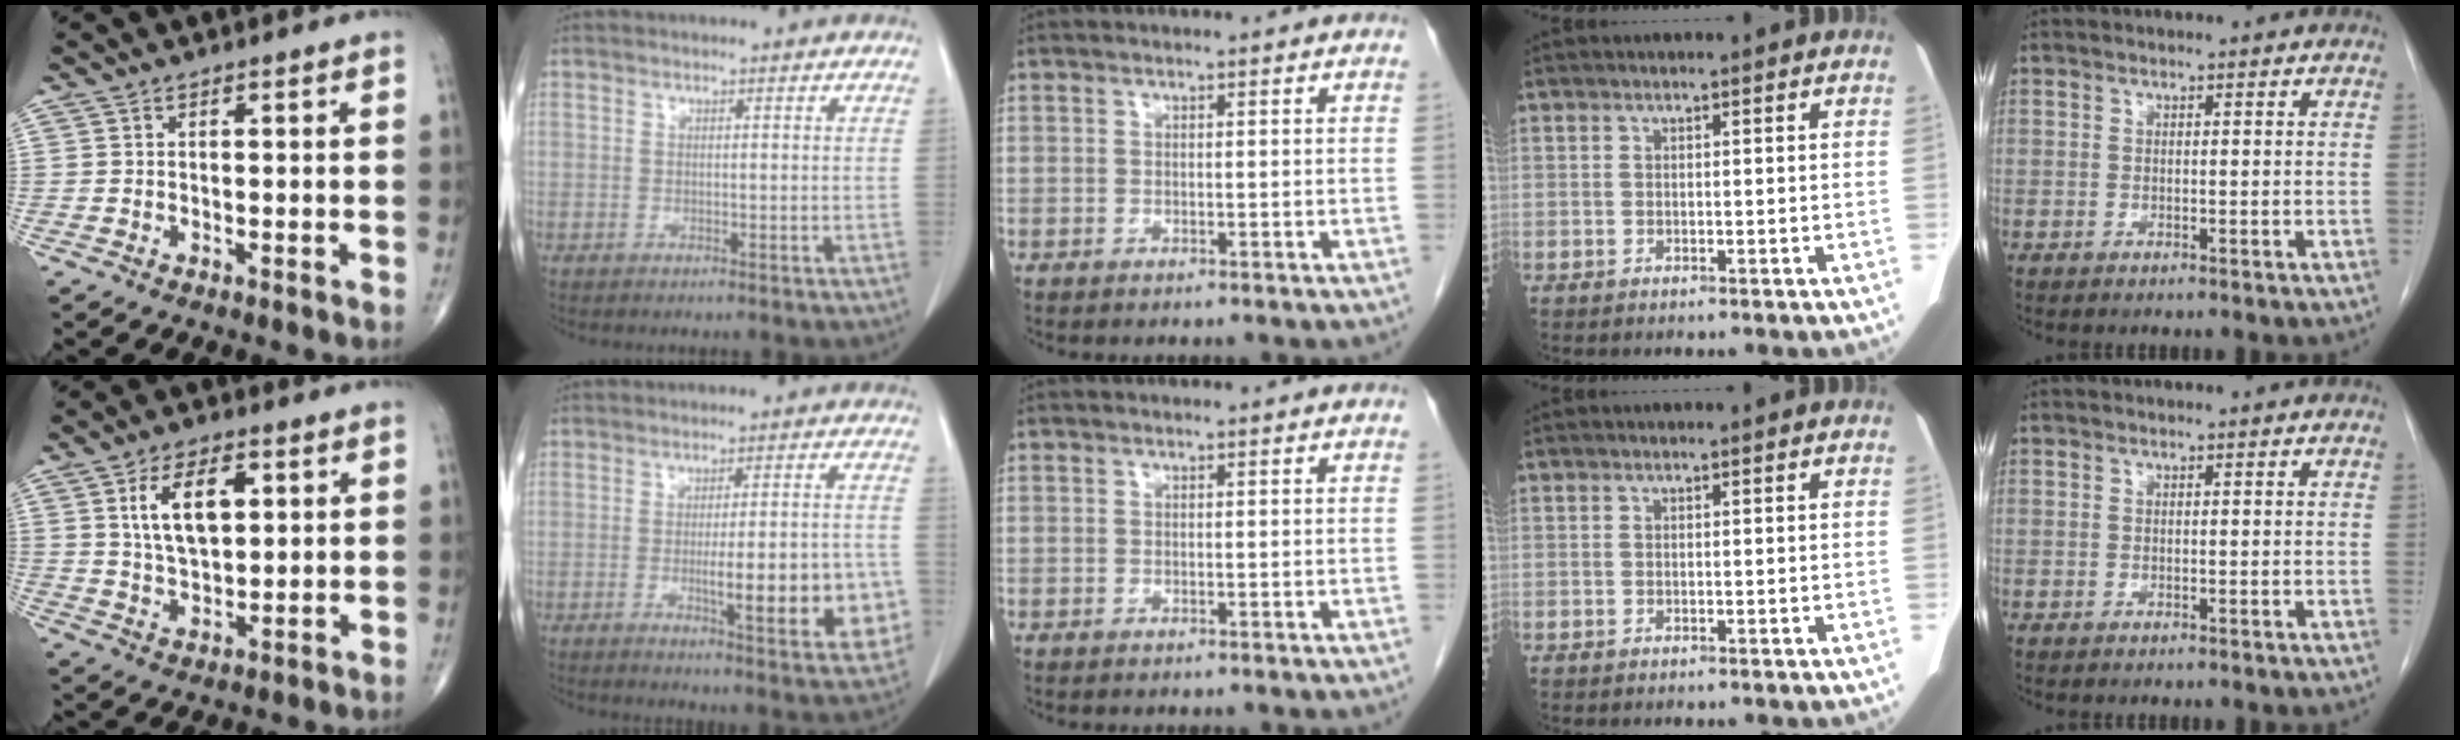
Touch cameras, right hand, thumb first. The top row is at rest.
{"thumb": {"total": 10.9, "force": [3.2, 5.7, 8.7], "torque": [-0.141, -0.007, 0.061]}, "index": {"total": 13.3, "force": [-3.3, 2.5, 12.6], "torque": [-0.146, 0.004, -0.036]}}